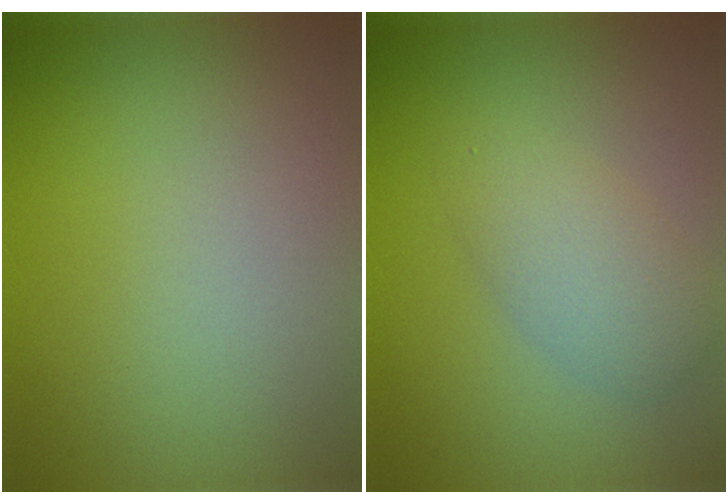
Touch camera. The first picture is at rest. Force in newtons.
{"total": 3.2, "press": 3.2, "slide": 0.1}